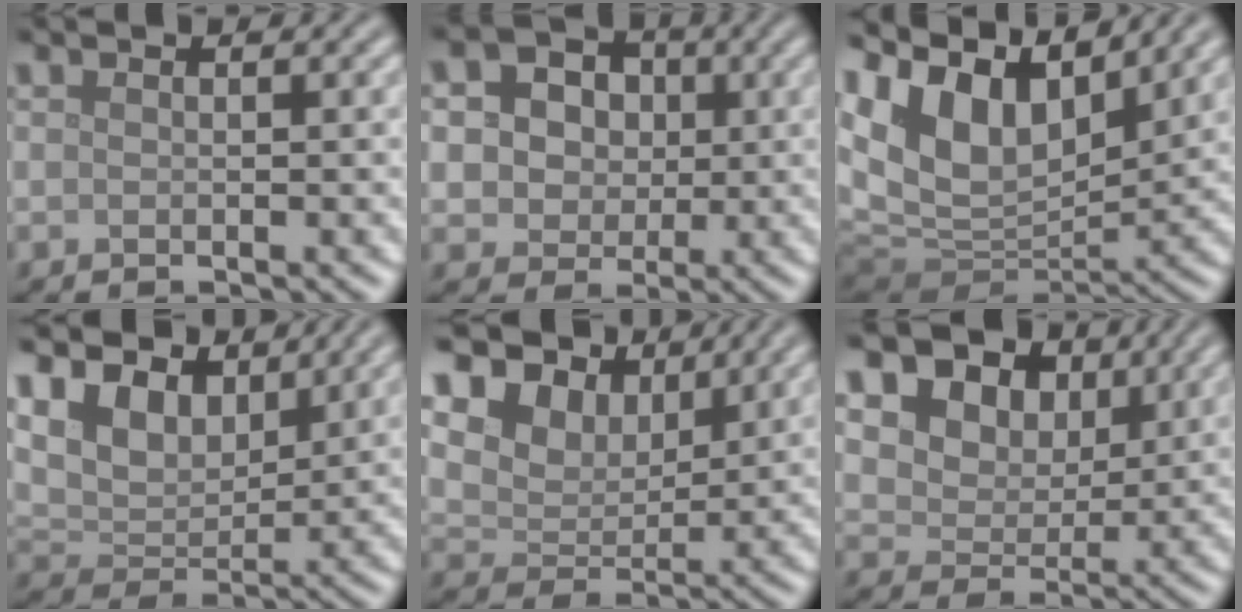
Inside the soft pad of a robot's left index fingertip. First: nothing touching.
{"total": 7.6, "force": [2.3, 6.3, 3.6], "torque": [-0.065, 0.032, 0.024]}
{"total": 13.6, "force": [6.9, 7.5, 9.0], "torque": [-0.192, 0.033, 0.124]}
{"total": 8.3, "force": [5.5, 4.6, 4.2], "torque": [-0.105, 0.013, 0.081]}
{"total": 10.6, "force": [6.7, 6.4, 5.1], "torque": [-0.120, 0.011, 0.108]}
{"total": 14.3, "force": [7.3, 10.1, 7.0], "torque": [-0.137, 0.029, 0.131]}